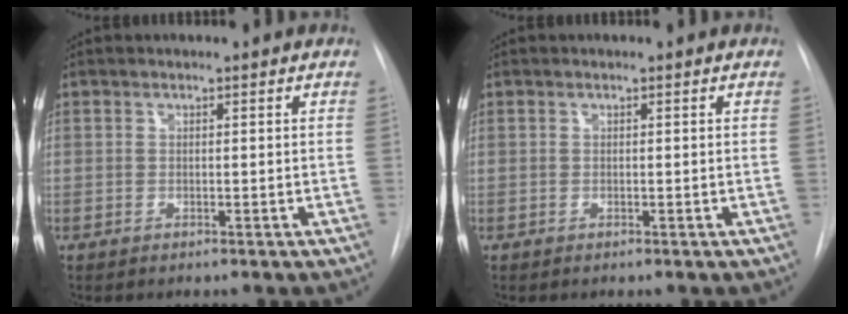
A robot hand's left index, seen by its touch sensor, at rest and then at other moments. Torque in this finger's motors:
{"motor_torque": [-0.08, 0.07, 0.00, -0.01]}